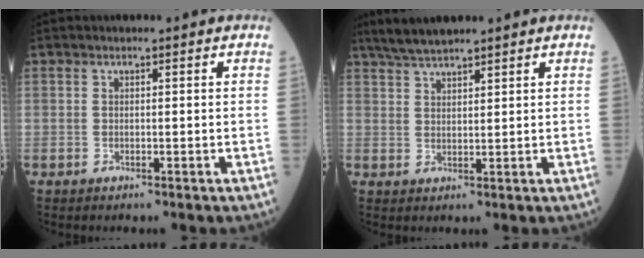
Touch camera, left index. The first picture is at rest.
{"total": 5.9, "force": [5.1, 0.5, 2.8], "torque": [-0.057, 0.024, 0.098]}